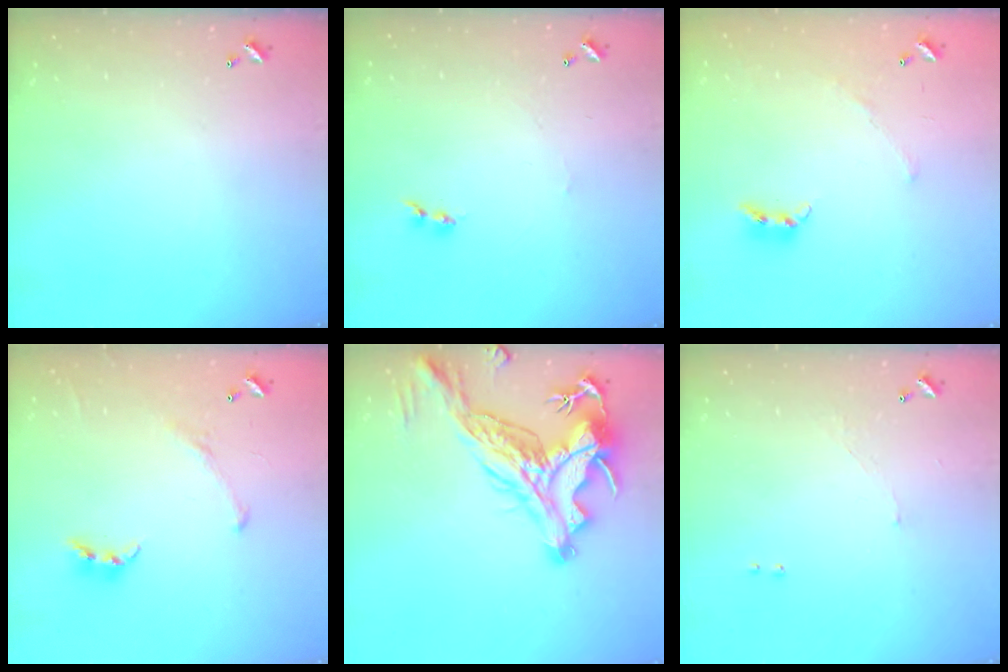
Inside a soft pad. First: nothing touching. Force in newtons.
{"total": 1.1, "press": 0.9, "slide": 0.5}
{"total": 3.7, "press": 3.6, "slide": 0.9}
{"total": 2.3, "press": 2.1, "slide": 1.0}
{"total": 9.1, "press": 8.9, "slide": 2.0}
{"total": 1.3, "press": 1.2, "slide": 0.5}